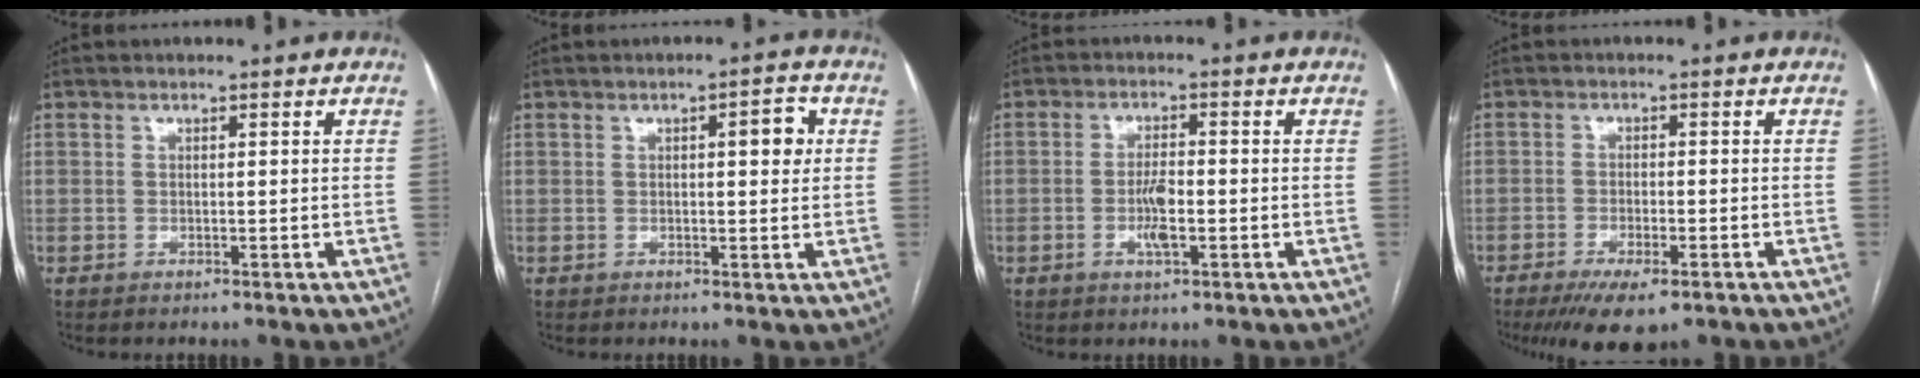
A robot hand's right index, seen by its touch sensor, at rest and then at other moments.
{"total": 3.8, "force": [1.0, 1.1, 3.5], "torque": [-0.043, 0.007, 0.011]}
{"total": 4.1, "force": [-1.1, 0.9, 3.8], "torque": [-0.076, -0.002, -0.018]}
{"total": 7.4, "force": [-4.9, 1.9, 5.2], "torque": [-0.084, -0.014, -0.076]}